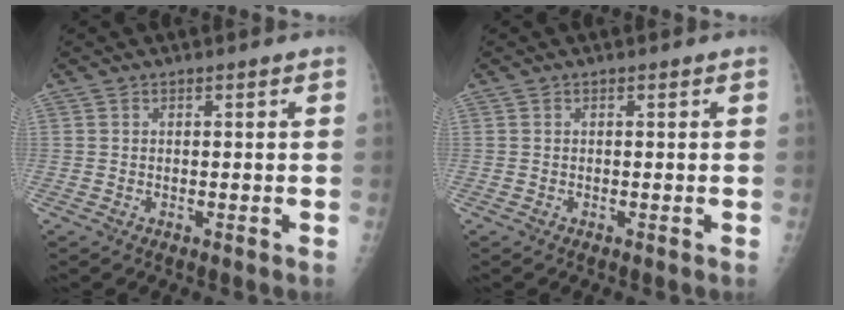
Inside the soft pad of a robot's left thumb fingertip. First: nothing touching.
{"total": 0.0}